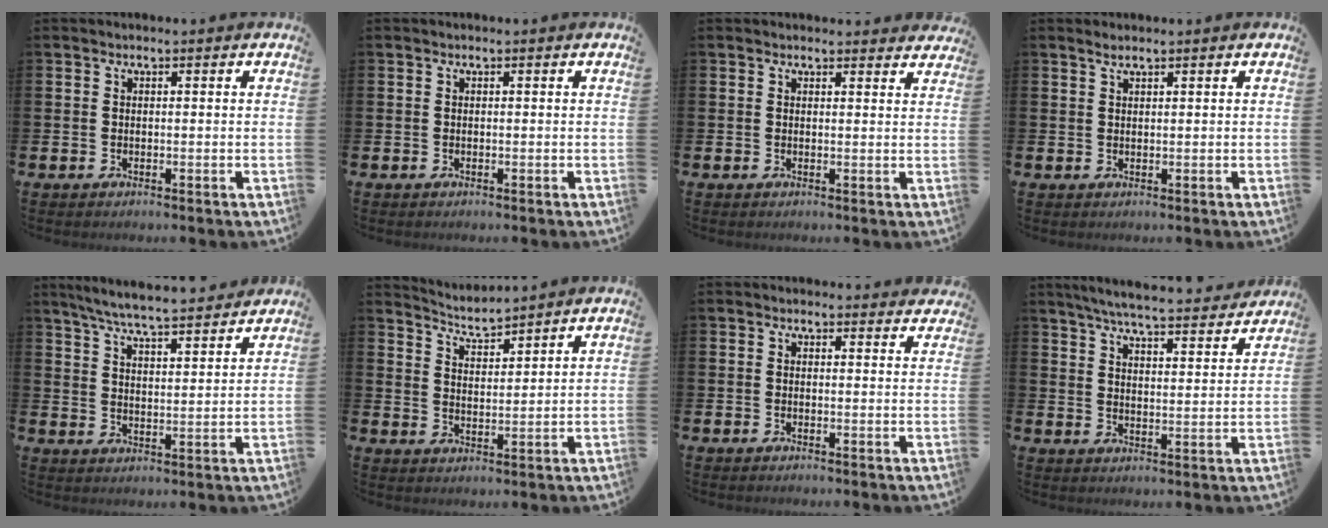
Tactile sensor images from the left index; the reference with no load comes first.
{"total": 0.0}
{"total": 1.6, "force": [1.6, 0.3, 0.0], "torque": [0.006, -0.007, 0.027]}
{"total": 1.2, "force": [1.1, 0.1, 0.6], "torque": [-0.012, 0.001, 0.019]}
{"total": 6.7, "force": [6.4, 0.1, 2.1], "torque": [-0.066, -0.037, 0.113]}
{"total": 3.9, "force": [3.9, 0.2, 0.4], "torque": [-0.027, -0.023, 0.070]}
{"total": 1.2, "force": [1.1, 0.4, 0.0], "torque": [0.004, -0.003, 0.019]}
{"total": 6.3, "force": [6.1, 0.2, 1.8], "torque": [-0.052, -0.042, 0.105]}